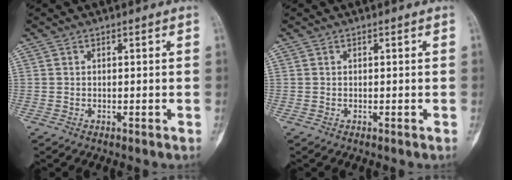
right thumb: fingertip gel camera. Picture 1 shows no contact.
{"total": 0.0}